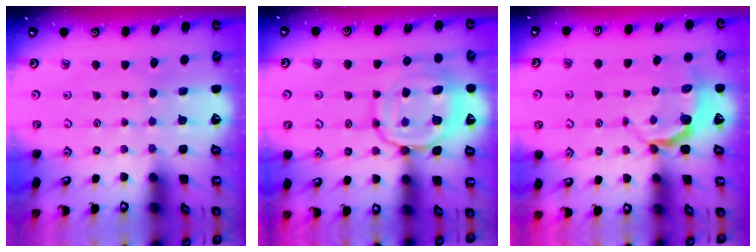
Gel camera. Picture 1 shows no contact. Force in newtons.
{"total": 15.4, "press": 15.3, "slide": 1.5}
{"total": 3.9, "press": 3.0, "slide": 2.6}